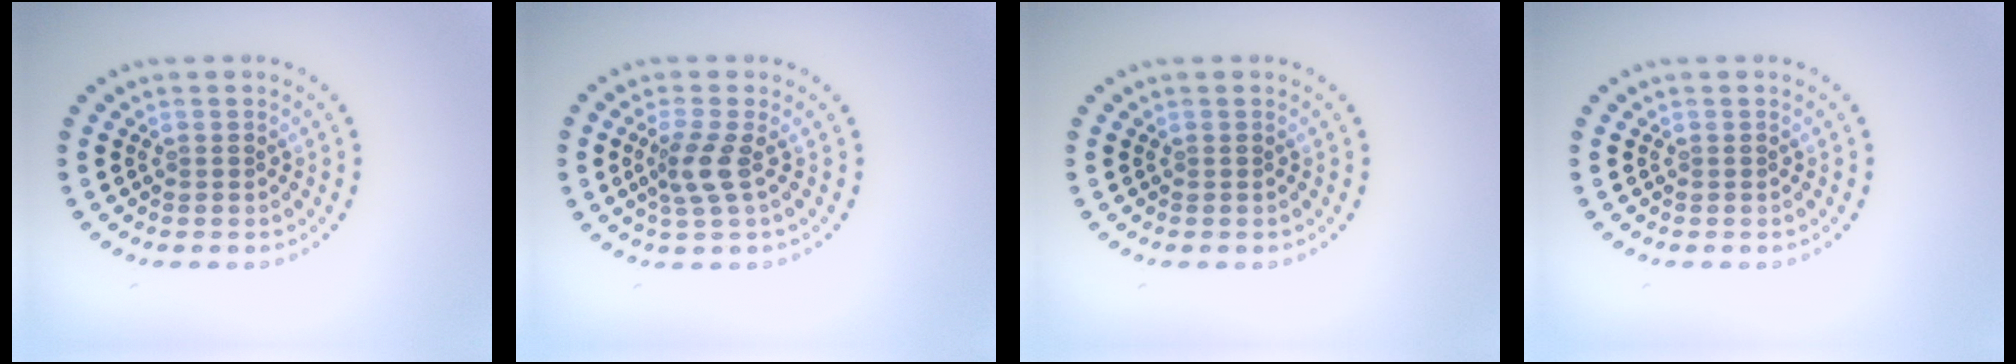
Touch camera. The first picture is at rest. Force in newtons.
{"total": 2.4, "press": 1.8, "slide": 1.6}
{"total": 0.0}
{"total": 0.0}